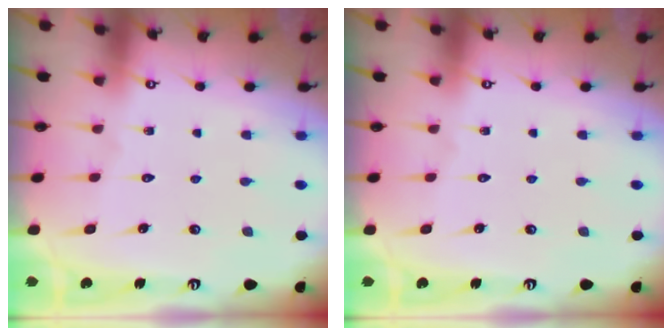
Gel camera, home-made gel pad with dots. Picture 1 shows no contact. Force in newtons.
{"total": 0.0}